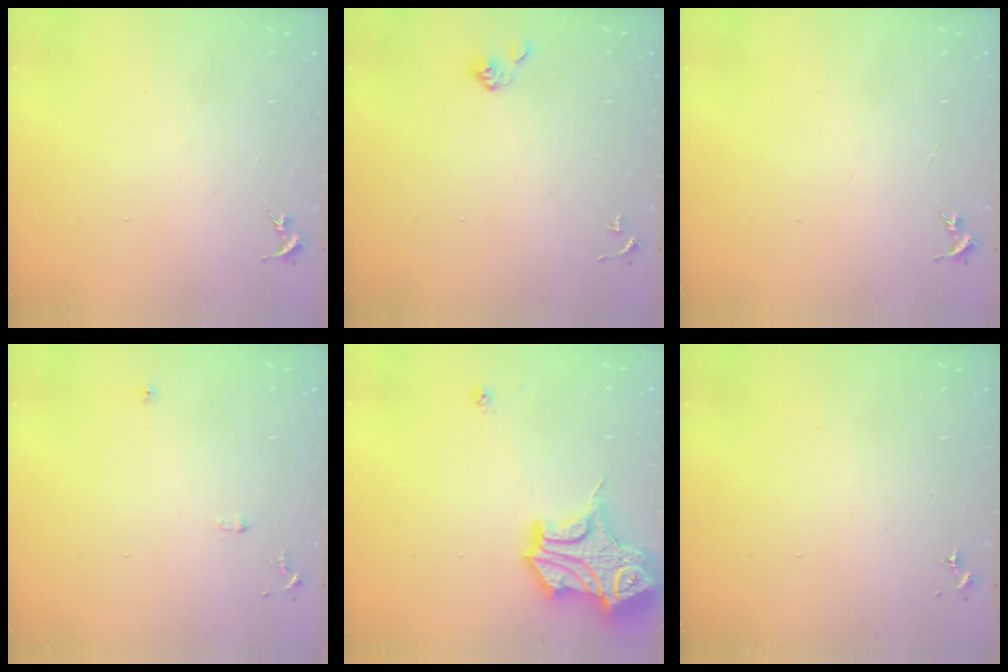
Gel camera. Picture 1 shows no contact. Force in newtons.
{"total": 4.0, "press": 3.9, "slide": 0.8}
{"total": 0.0}
{"total": 6.1, "press": 6.1, "slide": 0.7}
{"total": 17.8, "press": 17.7, "slide": 2.0}
{"total": 0.0}